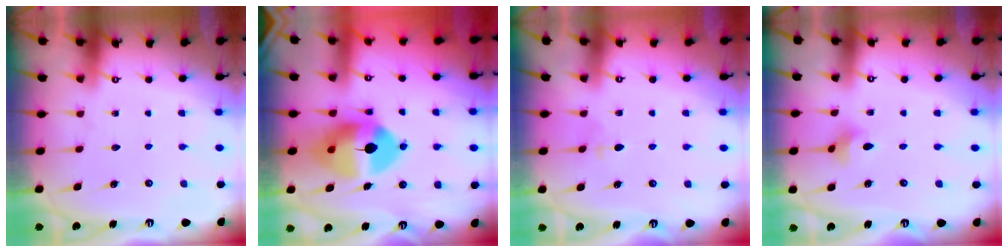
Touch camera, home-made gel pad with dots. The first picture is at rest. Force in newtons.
{"total": 13.7, "press": 13.5, "slide": 2.3}
{"total": 1.9, "press": 1.9, "slide": 0.4}
{"total": 2.3, "press": 2.3, "slide": 0.5}